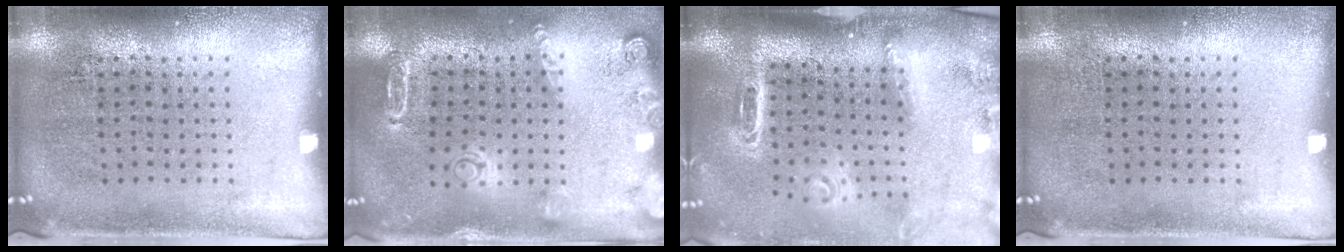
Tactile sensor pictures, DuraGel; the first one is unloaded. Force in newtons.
{"total": 1.8, "press": 1.8, "slide": 0.1}
{"total": 3.0, "press": 2.1, "slide": 2.1}
{"total": 0.0}